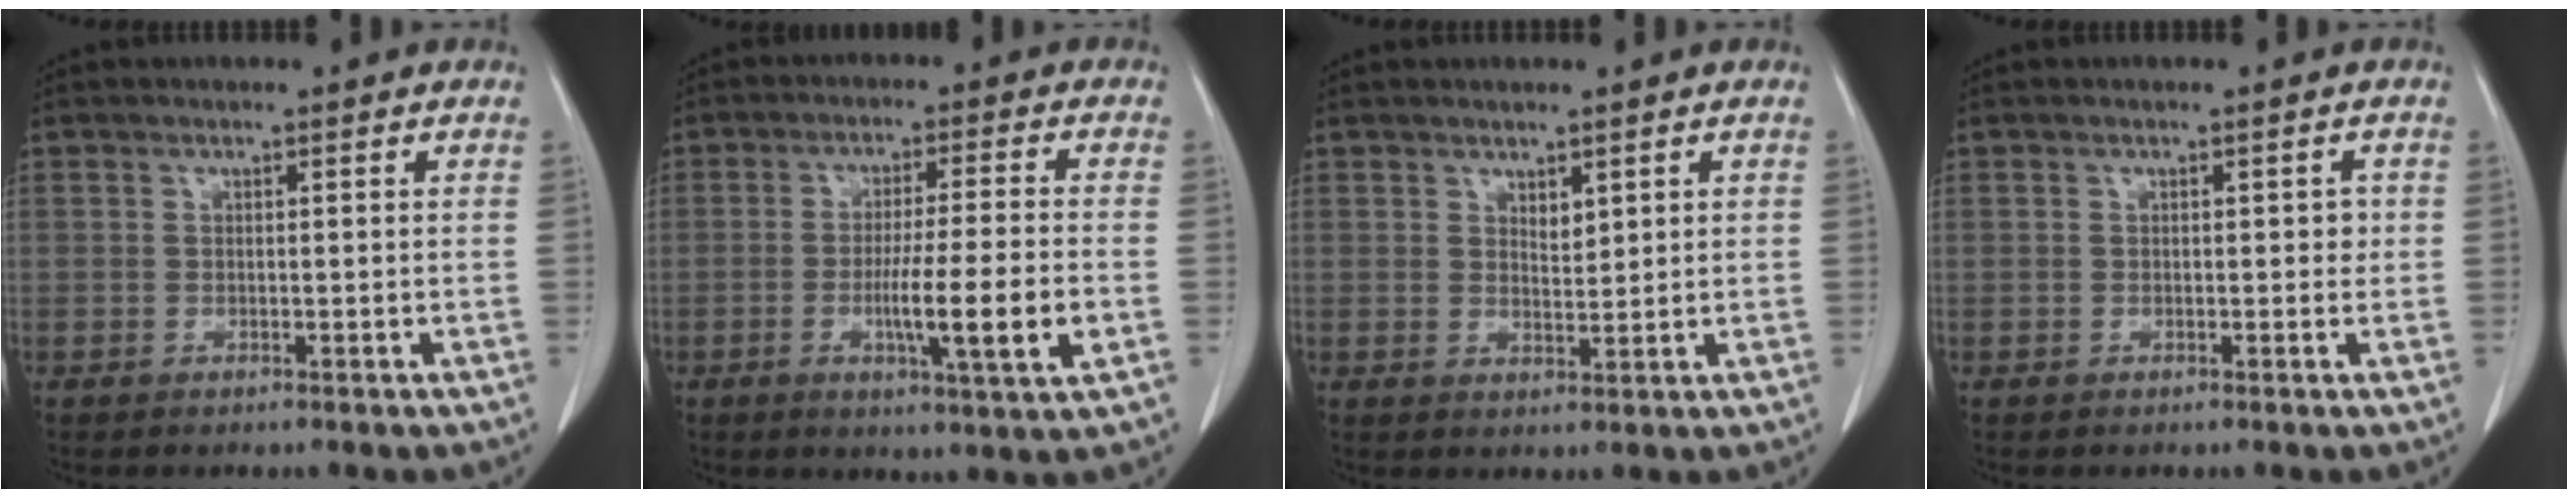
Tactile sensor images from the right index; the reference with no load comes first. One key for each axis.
{"total": 6.6, "fx": -1.8, "fy": -0.1, "fz": 6.3, "tx": -0.099, "ty": -0.011, "tz": -0.026}
{"total": 2.0, "fx": 1.2, "fy": 0.9, "fz": 1.4, "tx": -0.024, "ty": -0.006, "tz": 0.026}
{"total": 1.1, "fx": 0.1, "fy": 0.7, "fz": 0.9, "tx": -0.007, "ty": 0.007, "tz": 0.001}